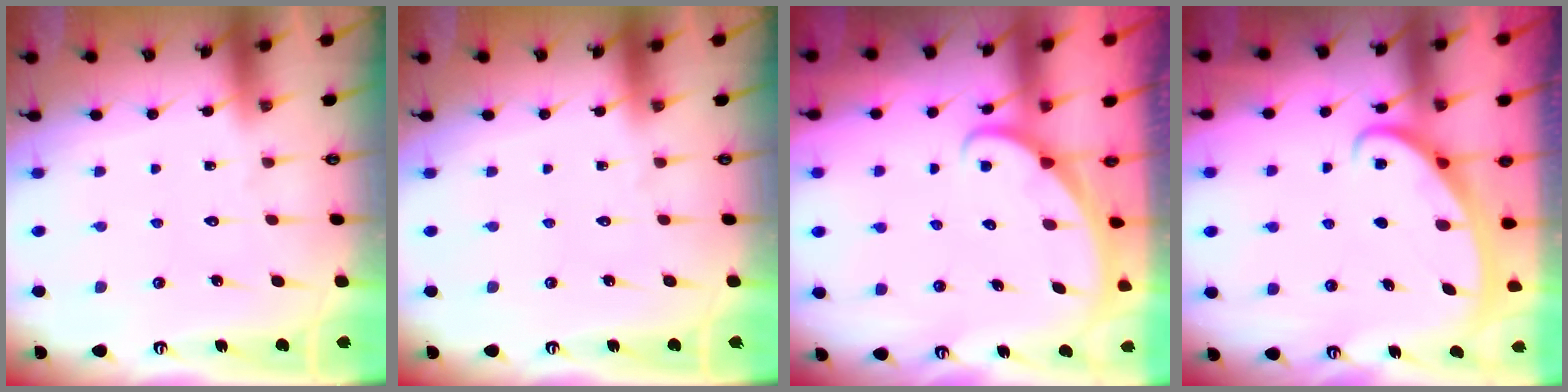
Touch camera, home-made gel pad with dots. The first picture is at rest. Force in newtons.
{"total": 0.0}
{"total": 2.0, "press": 2.0, "slide": 0.1}
{"total": 2.5, "press": 2.5, "slide": 0.4}